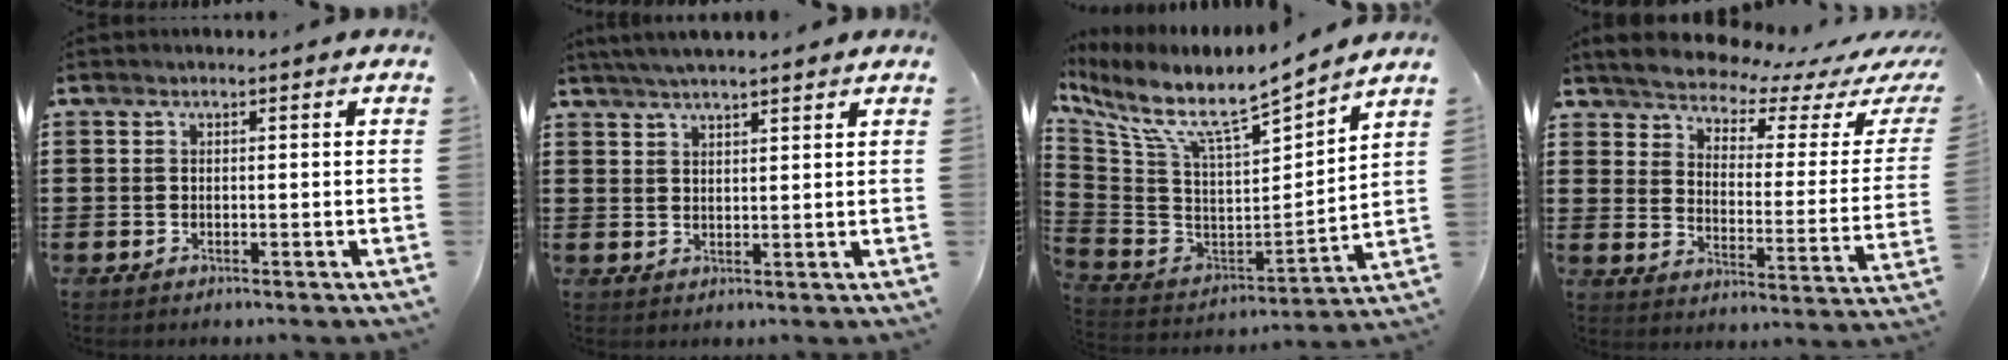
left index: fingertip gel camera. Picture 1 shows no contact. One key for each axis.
{"total": 3.0, "fx": 2.8, "fy": 0.0, "fz": 1.1, "tx": -0.029, "ty": 0.000, "tz": 0.051}
{"total": 7.6, "fx": 6.2, "fy": 1.0, "fz": 4.3, "tx": -0.113, "ty": -0.062, "tz": 0.099}
{"total": 4.1, "fx": 4.0, "fy": 0.0, "fz": 0.5, "tx": -0.038, "ty": -0.039, "tz": 0.063}